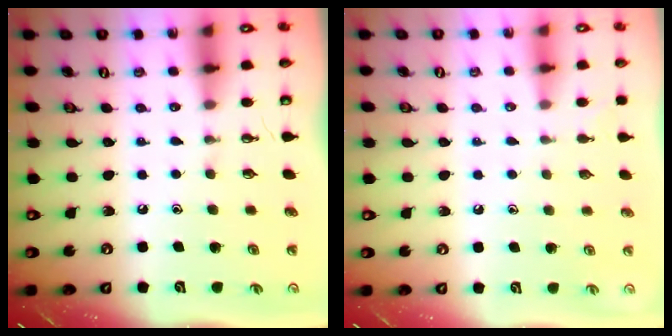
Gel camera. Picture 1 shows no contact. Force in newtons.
{"total": 2.6, "press": 2.6, "slide": 0.3}